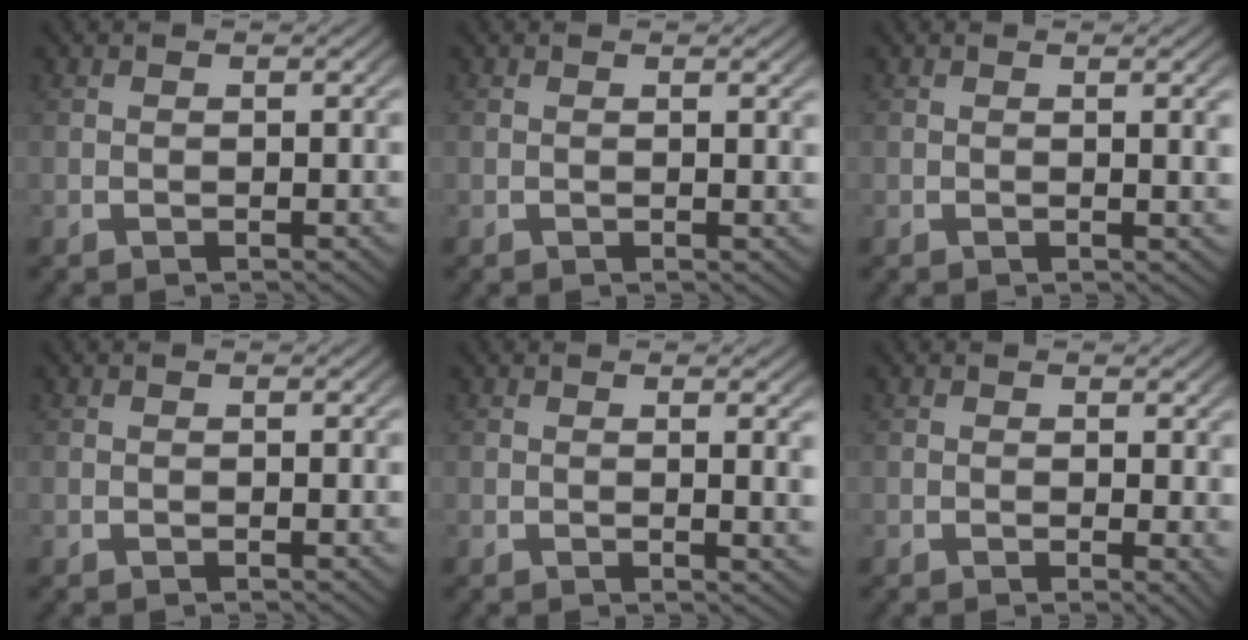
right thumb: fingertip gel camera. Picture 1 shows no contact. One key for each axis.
{"total": 0.5, "fx": 0.3, "fy": -0.1, "fz": 0.4, "tx": -0.007, "ty": 0.000, "tz": 0.005}
{"total": 1.2, "fx": 0.4, "fy": -0.1, "fz": 1.1, "tx": -0.017, "ty": 0.001, "tz": 0.007}
{"total": 0.0}
{"total": 2.0, "fx": 0.6, "fy": 0.0, "fz": 1.9, "tx": -0.024, "ty": -0.002, "tz": 0.010}
{"total": 1.2, "fx": 0.5, "fy": 0.3, "fz": 1.0, "tx": -0.008, "ty": -0.006, "tz": 0.007}